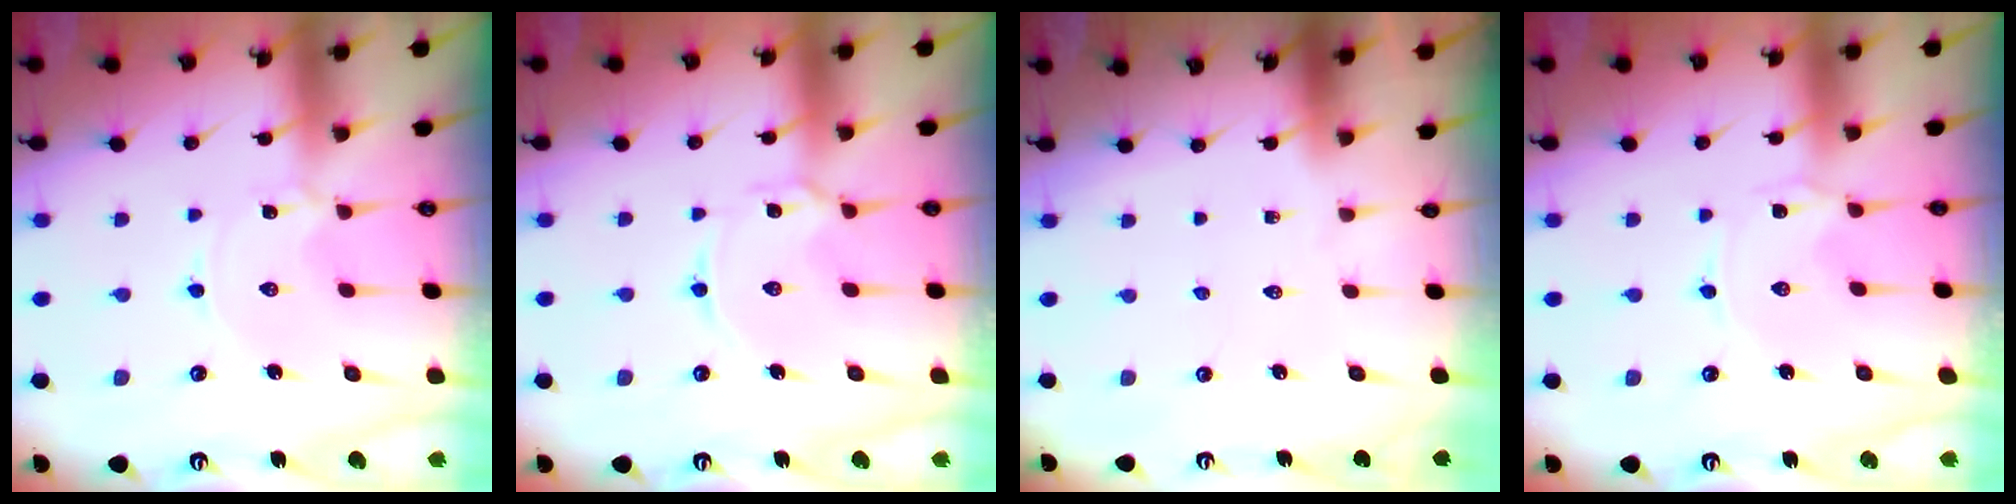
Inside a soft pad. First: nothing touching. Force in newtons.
{"total": 2.6, "press": 2.5, "slide": 0.3}
{"total": 0.0}
{"total": 0.0}